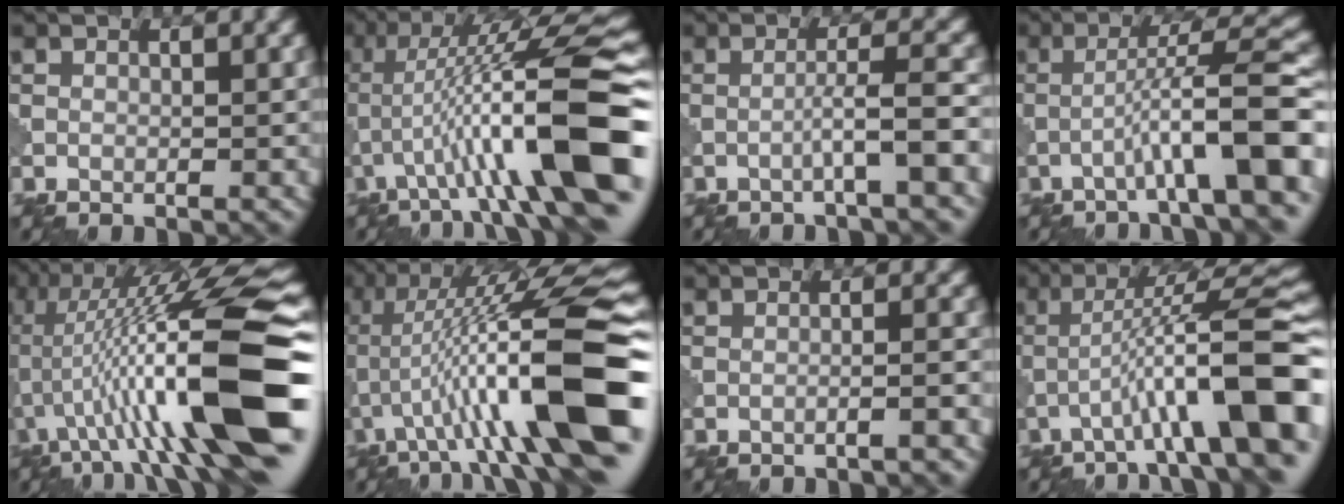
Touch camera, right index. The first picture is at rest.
{"total": 12.8, "force": [-2.6, 1.7, 12.4], "torque": [-0.188, 0.035, -0.039]}
{"total": 3.3, "force": [-1.3, 0.1, 3.1], "torque": [-0.047, 0.016, -0.036]}
{"total": 8.1, "force": [-2.7, 0.9, 7.6], "torque": [-0.110, 0.026, -0.050]}
{"total": 15.7, "force": [-1.9, 2.1, 15.4], "torque": [-0.250, 0.039, -0.024]}
{"total": 14.3, "force": [-2.1, 2.0, 14.0], "torque": [-0.218, 0.034, -0.030]}
{"total": 1.9, "force": [-1.1, 0.4, 1.5], "torque": [-0.011, 0.010, -0.034]}
{"total": 11.2, "force": [-3.6, 1.6, 10.5], "torque": [-0.149, 0.034, -0.056]}